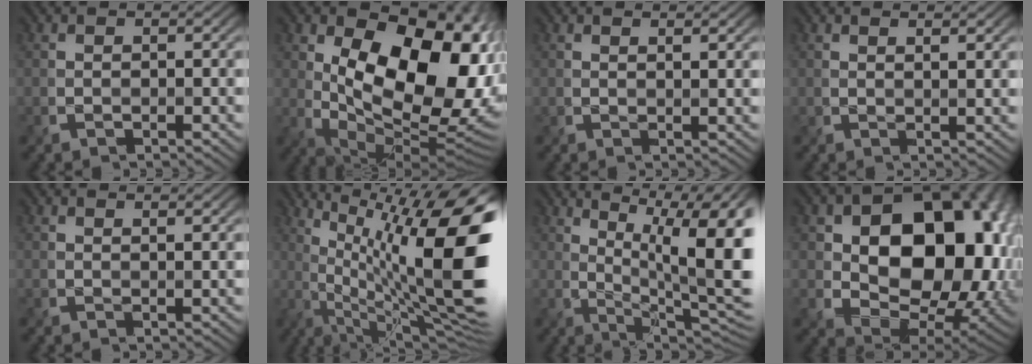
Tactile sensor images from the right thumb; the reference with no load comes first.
{"total": 17.6, "force": [3.4, 10.3, 13.9], "torque": [-0.203, -0.010, 0.061]}
{"total": 1.4, "force": [1.0, 0.3, 0.9], "torque": [-0.017, -0.002, 0.016]}
{"total": 1.7, "force": [1.1, 0.3, 1.2], "torque": [-0.020, -0.003, 0.019]}
{"total": 1.1, "force": [0.9, 0.2, 0.6], "torque": [-0.012, -0.002, 0.014]}
{"total": 19.1, "force": [3.2, 6.0, 17.8], "torque": [-0.253, 0.015, 0.064]}
{"total": 14.6, "force": [3.5, 4.8, 13.3], "torque": [-0.176, 0.014, 0.055]}
{"total": 20.4, "force": [3.0, 15.0, 13.5], "torque": [-0.180, -0.008, 0.080]}